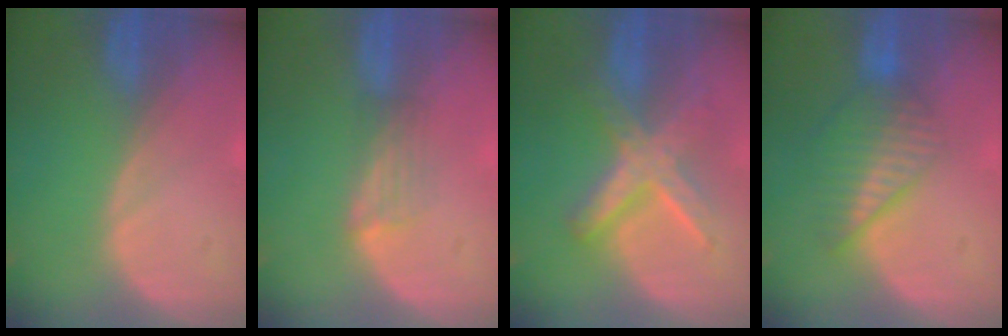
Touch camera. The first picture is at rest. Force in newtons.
{"total": 2.8, "press": 2.5, "slide": 1.4}
{"total": 7.3, "press": 7.3, "slide": 0.5}
{"total": 6.8, "press": 6.0, "slide": 3.2}